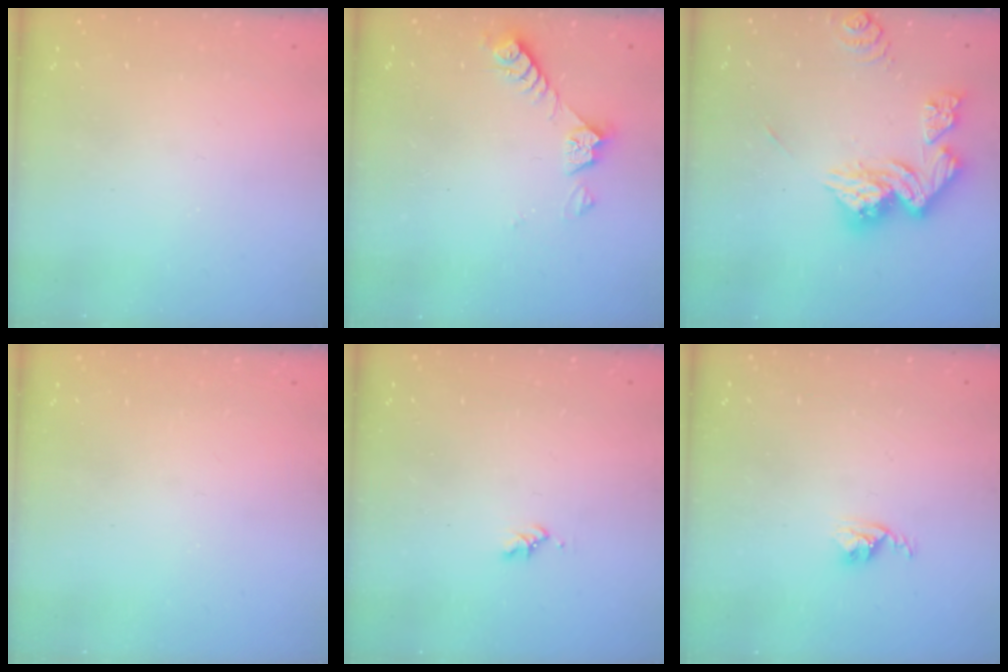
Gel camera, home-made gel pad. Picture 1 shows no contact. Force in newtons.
{"total": 4.9, "press": 4.8, "slide": 0.6}
{"total": 14.6, "press": 14.5, "slide": 1.5}
{"total": 0.0}
{"total": 1.6, "press": 1.6, "slide": 0.3}
{"total": 2.9, "press": 2.9, "slide": 0.4}